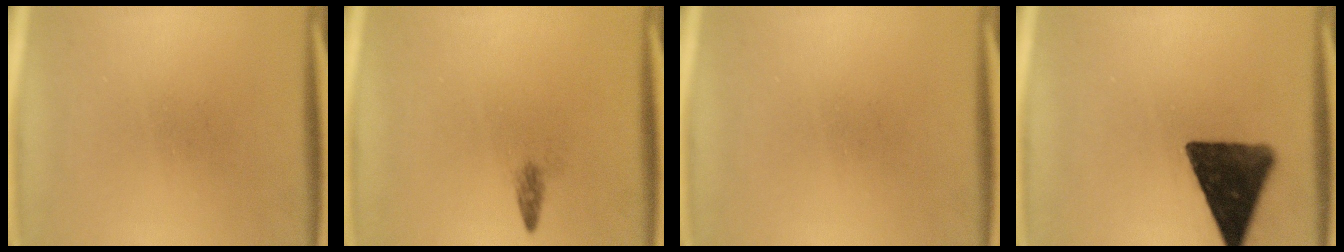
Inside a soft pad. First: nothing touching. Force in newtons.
{"total": 1.1}
{"total": 0.0}
{"total": 13.9}